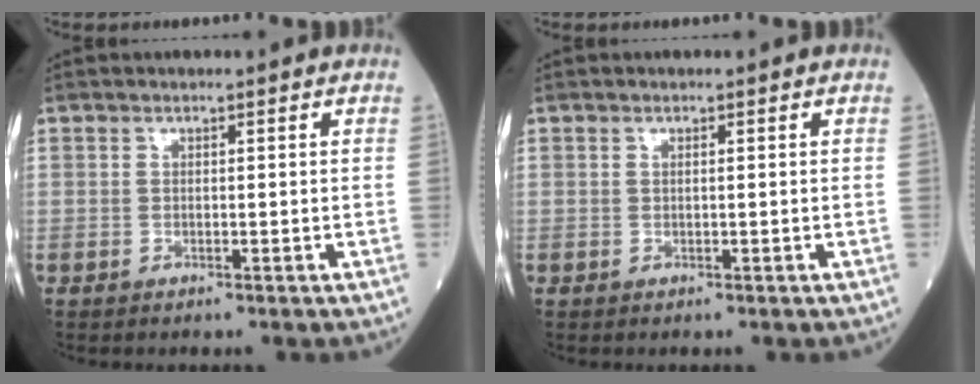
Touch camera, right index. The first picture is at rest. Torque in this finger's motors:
{"motor_torque": [0.01, 0.03, 0.03, 0.01]}